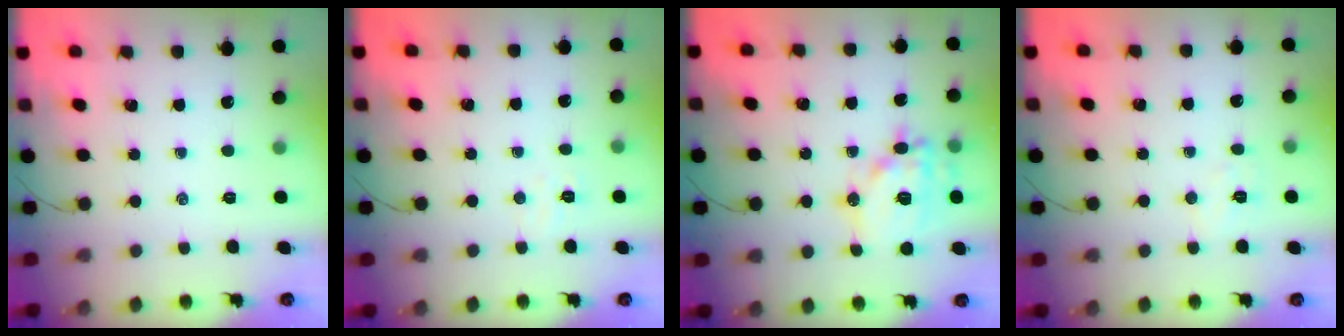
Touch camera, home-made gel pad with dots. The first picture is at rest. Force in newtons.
{"total": 3.0, "press": 3.0, "slide": 0.8}
{"total": 15.1, "press": 15.0, "slide": 2.1}
{"total": 4.9, "press": 4.8, "slide": 1.0}